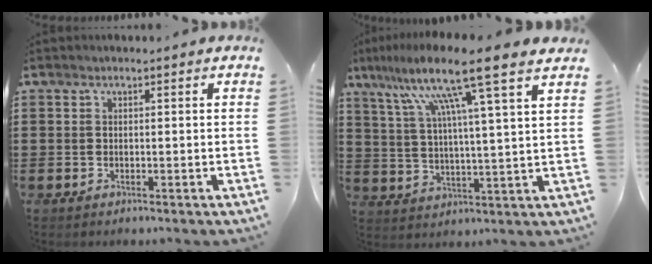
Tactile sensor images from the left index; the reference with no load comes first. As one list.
[{"total": 12.5, "force": [8.9, -0.4, 8.7], "torque": [-0.180, -0.037, 0.137]}]